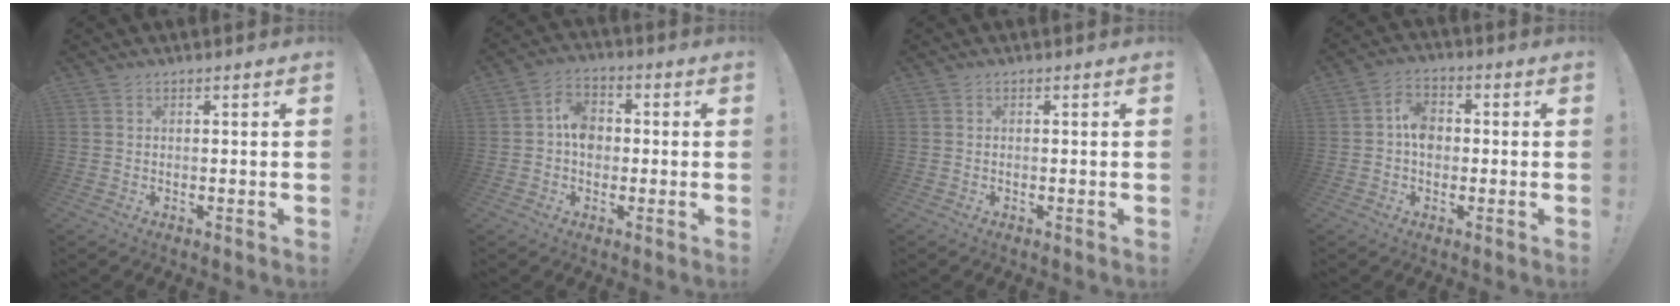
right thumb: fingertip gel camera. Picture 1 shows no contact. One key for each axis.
{"total": 7.7, "fx": -0.2, "fy": 6.2, "fz": 4.6, "tx": -0.074, "ty": 0.013, "tz": -0.003}
{"total": 0.0}
{"total": 6.9, "fx": -0.3, "fy": 5.4, "fz": 4.3, "tx": -0.061, "ty": 0.012, "tz": -0.002}